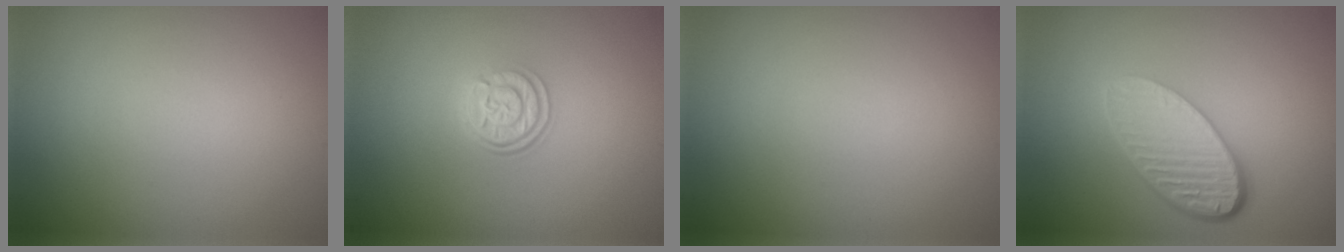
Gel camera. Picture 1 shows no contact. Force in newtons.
{"total": 3.0, "press": 2.4, "slide": 1.7}
{"total": 0.0}
{"total": 5.3, "press": 3.9, "slide": 3.7}